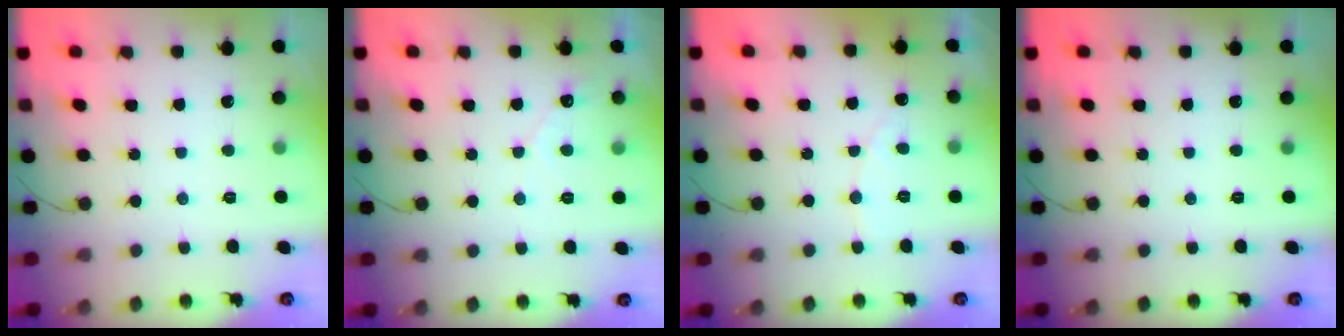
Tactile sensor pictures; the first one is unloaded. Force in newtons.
{"total": 2.9, "press": 2.9, "slide": 0.1}
{"total": 4.3, "press": 4.3, "slide": 0.4}
{"total": 0.0}